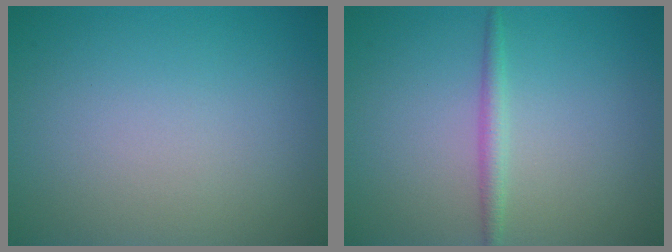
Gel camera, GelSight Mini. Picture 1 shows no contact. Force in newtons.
{"total": 1.5, "press": 1.5, "slide": 0.1}